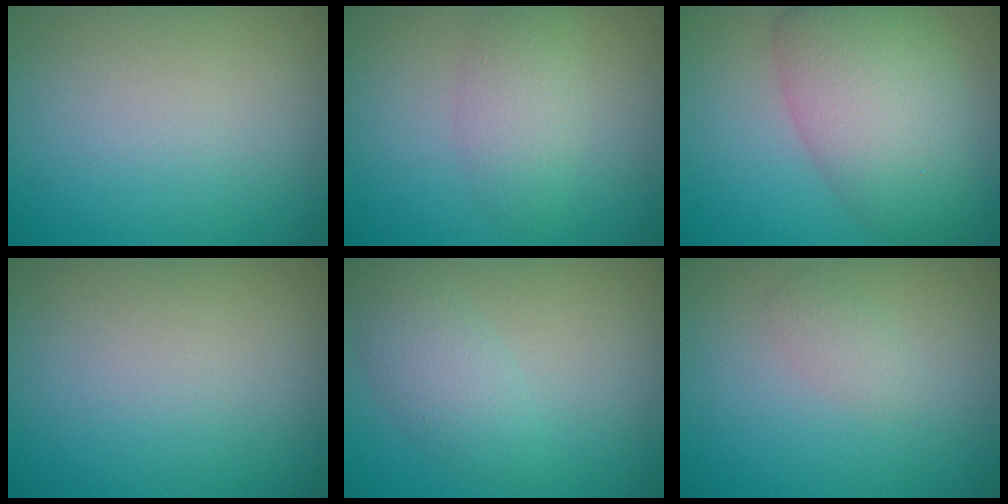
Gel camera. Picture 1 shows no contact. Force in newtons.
{"total": 2.8, "press": 2.8, "slide": 0.1}
{"total": 6.3, "press": 6.2, "slide": 0.6}
{"total": 0.0}
{"total": 3.1, "press": 3.1, "slide": 0.1}
{"total": 1.1, "press": 1.1, "slide": 0.1}